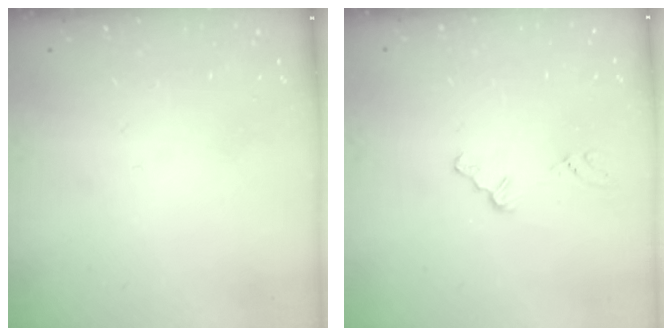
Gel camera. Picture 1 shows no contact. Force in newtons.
{"total": 0.8, "press": 0.7, "slide": 0.2}